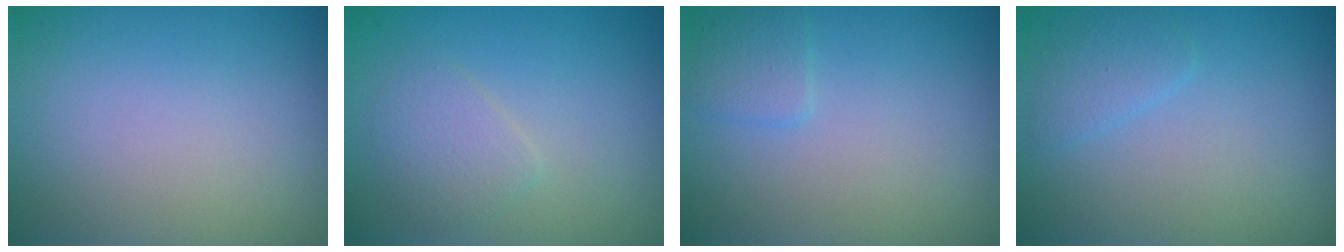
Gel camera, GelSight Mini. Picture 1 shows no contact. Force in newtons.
{"total": 2.0, "press": 2.0, "slide": 0.0}
{"total": 1.2, "press": 1.2, "slide": 0.1}
{"total": 1.4, "press": 1.4, "slide": 0.1}